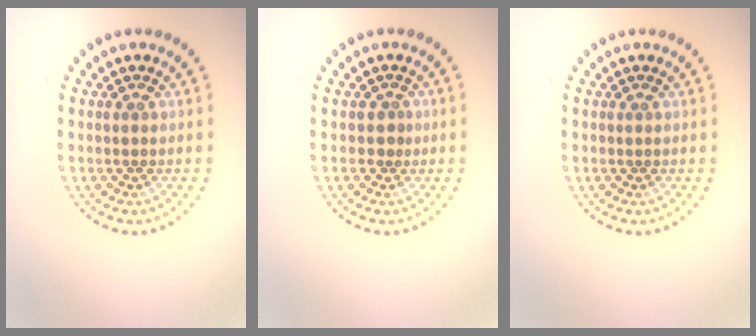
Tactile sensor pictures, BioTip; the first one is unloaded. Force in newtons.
{"total": 0.8, "press": 0.5, "slide": 0.6}
{"total": 0.0}